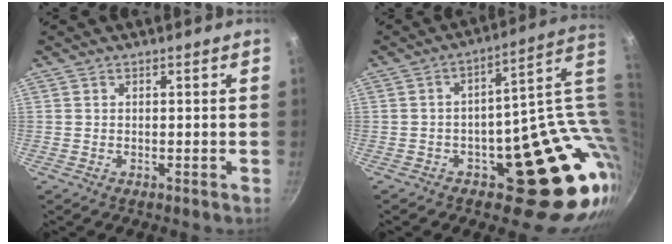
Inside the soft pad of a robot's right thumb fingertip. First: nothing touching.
{"total": 20.1, "force": [3.1, 12.7, 15.3], "torque": [-0.102, 0.002, 0.066]}